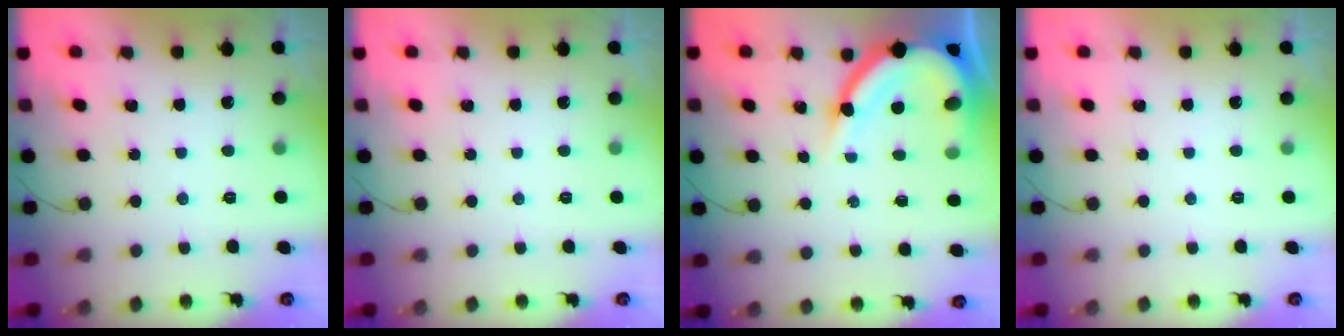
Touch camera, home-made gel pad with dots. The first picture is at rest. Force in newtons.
{"total": 0.0}
{"total": 14.8, "press": 14.7, "slide": 1.5}
{"total": 0.0}